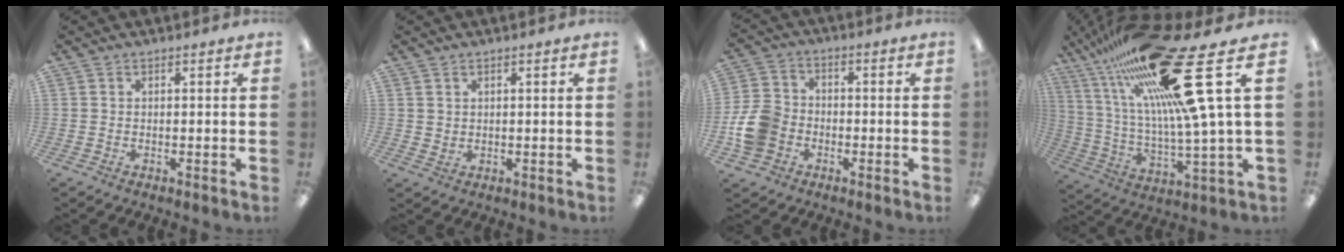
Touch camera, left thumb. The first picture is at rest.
{"total": 1.7, "force": [1.2, 1.3, 0.2], "torque": [0.002, -0.002, 0.020]}
{"total": 9.5, "force": [-2.7, 7.8, 4.7], "torque": [-0.110, 0.030, -0.048]}
{"total": 33.5, "force": [15.5, 9.1, 28.3], "torque": [-0.481, -0.092, 0.248]}